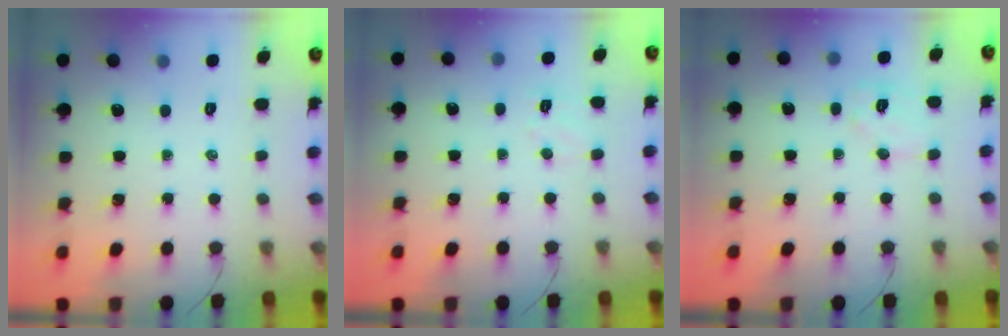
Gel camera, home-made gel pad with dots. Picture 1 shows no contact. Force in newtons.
{"total": 5.0, "press": 4.9, "slide": 1.2}
{"total": 7.3, "press": 7.3, "slide": 0.7}